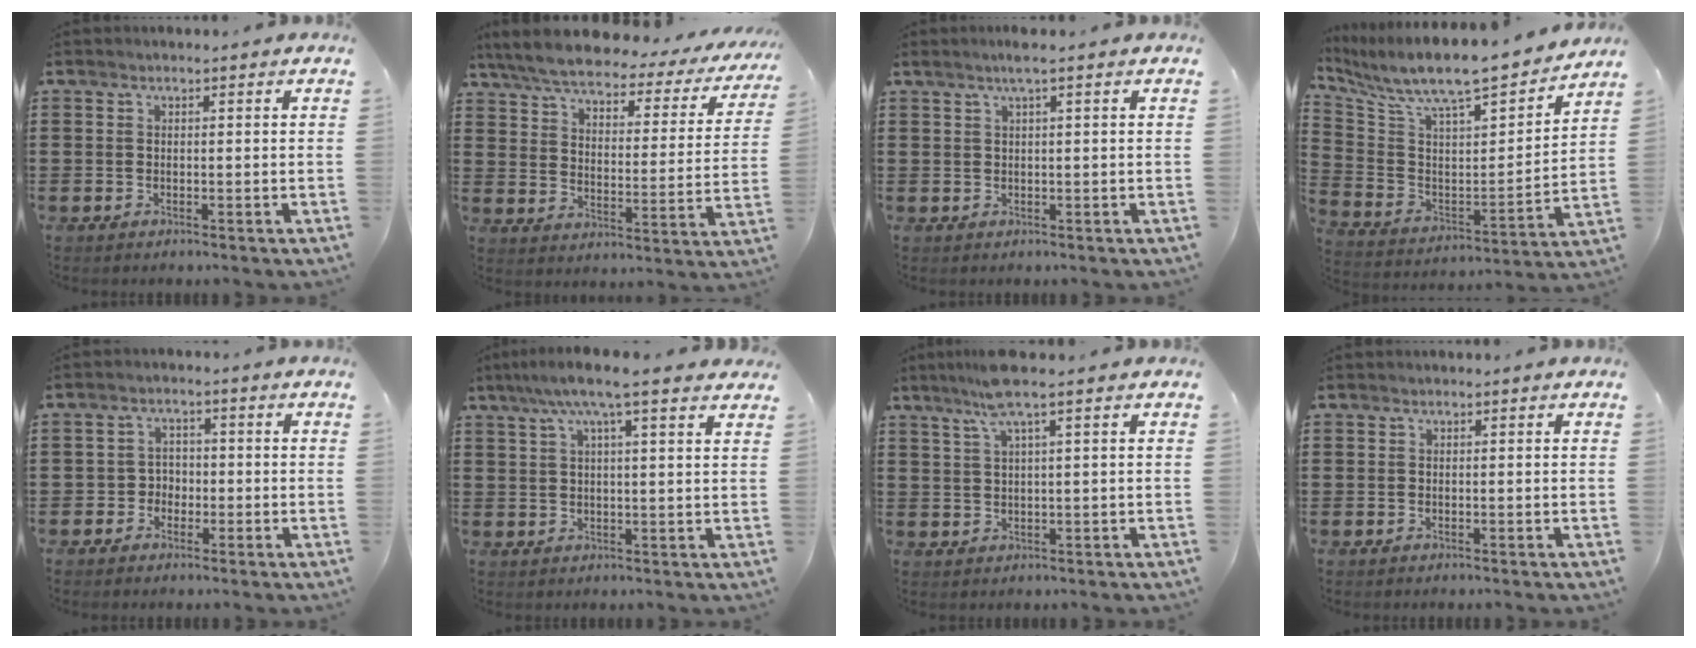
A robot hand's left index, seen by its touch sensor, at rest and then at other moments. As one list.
[{"total": 6.0, "force": [5.2, 1.1, 2.7], "torque": [-0.076, -0.030, 0.088]}, {"total": 1.9, "force": [0.9, -0.2, 1.7], "torque": [-0.032, 0.000, 0.016]}, {"total": 8.9, "force": [8.0, 1.2, 3.7], "torque": [-0.103, -0.072, 0.129]}, {"total": 2.8, "force": [-1.3, 2.3, 0.6], "torque": [-0.022, 0.007, -0.032]}, {"total": 6.7, "force": [4.8, 0.4, 4.7], "torque": [-0.106, -0.004, 0.082]}, {"total": 5.1, "force": [2.8, -0.1, 4.3], "torque": [-0.090, 0.005, 0.049]}, {"total": 0.0}]